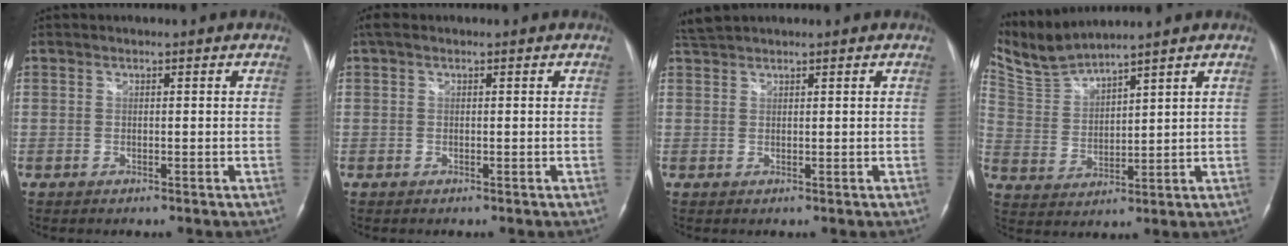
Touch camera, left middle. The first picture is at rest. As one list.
[{"total": 1.5, "force": [0.8, 0.7, 1.1], "torque": [-0.028, 0.023, 0.012]}, {"total": 2.5, "force": [2.5, 0.0, 0.6], "torque": [-0.022, 0.018, 0.051]}, {"total": 7.0, "force": [6.9, -0.7, 0.9], "torque": [-0.043, 0.007, 0.157]}]